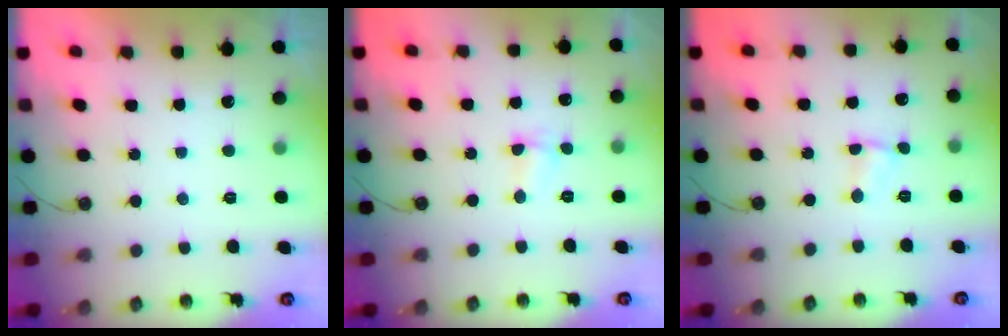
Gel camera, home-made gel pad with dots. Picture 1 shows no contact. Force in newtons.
{"total": 3.0, "press": 2.9, "slide": 0.5}
{"total": 1.8, "press": 1.8, "slide": 0.2}